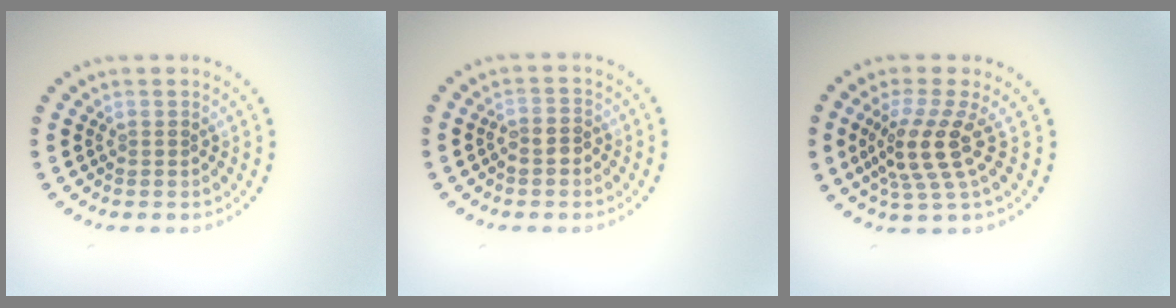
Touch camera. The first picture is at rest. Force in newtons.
{"total": 1.3, "press": 1.1, "slide": 0.7}
{"total": 4.2, "press": 3.1, "slide": 2.8}